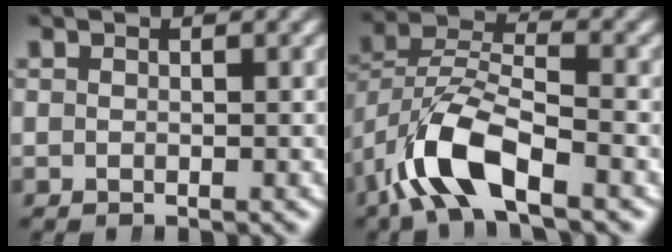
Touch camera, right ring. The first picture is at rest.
{"total": 6.2, "force": [-1.9, 3.7, 4.5], "torque": [-0.111, -0.023, -0.025]}